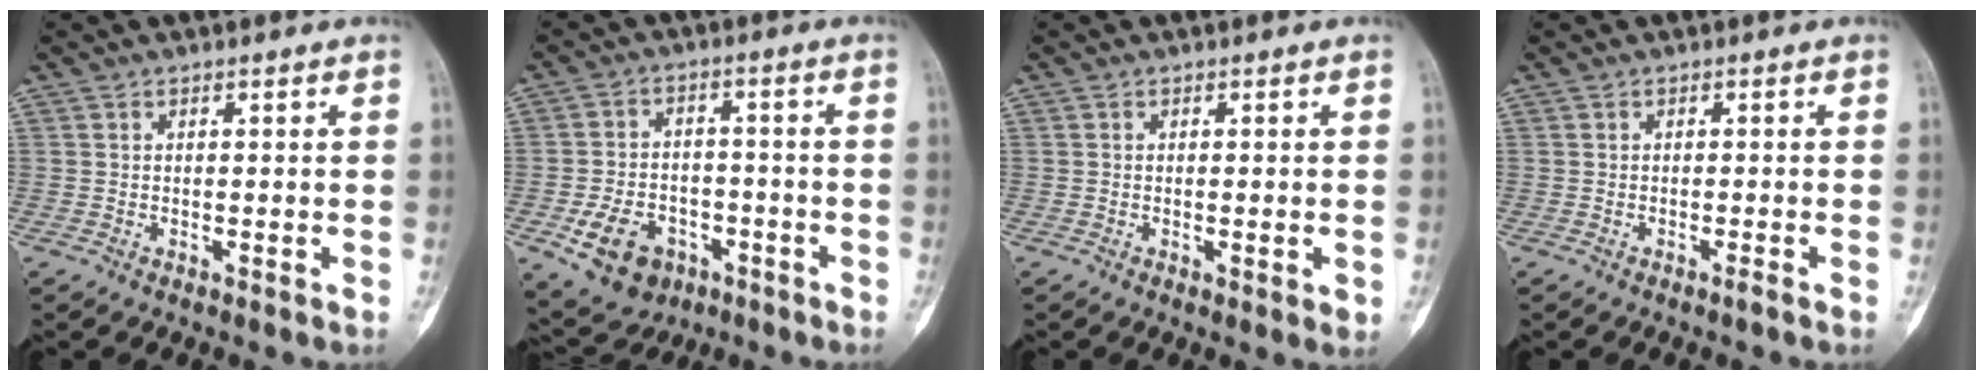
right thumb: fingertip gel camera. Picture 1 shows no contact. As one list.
[{"total": 10.9, "force": [-4.7, 7.9, 5.8], "torque": [-0.083, 0.027, -0.067]}, {"total": 2.0, "force": [-0.3, 0.5, 2.0], "torque": [-0.024, -0.007, -0.003]}, {"total": 0.7, "force": [-0.5, -0.1, 0.5], "torque": [-0.011, 0.001, -0.008]}]